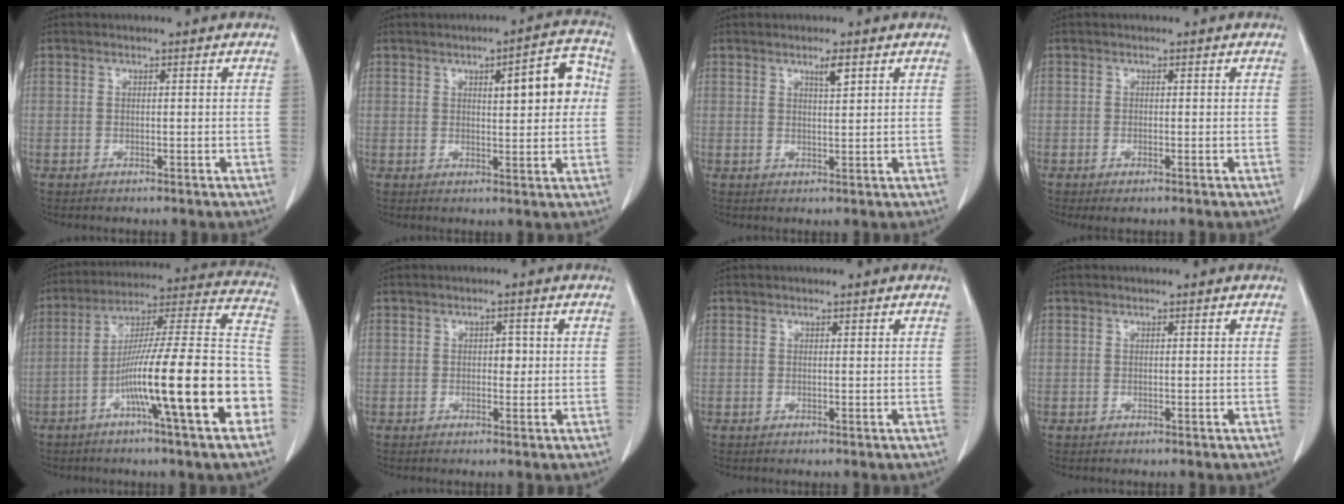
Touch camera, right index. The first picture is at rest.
{"total": 8.2, "force": [1.8, 2.1, 7.7], "torque": [-0.097, 0.019, 0.023]}
{"total": 2.1, "force": [1.3, 0.2, 1.7], "torque": [-0.032, -0.003, 0.025]}
{"total": 1.2, "force": [-0.6, 0.2, 0.9], "torque": [-0.015, -0.003, -0.008]}
{"total": 22.2, "force": [-7.7, 0.8, 20.8], "torque": [-0.270, 0.010, -0.127]}
{"total": 1.7, "force": [0.1, 1.1, 1.3], "torque": [-0.014, 0.003, 0.001]}
{"total": 0.0}
{"total": 0.0}